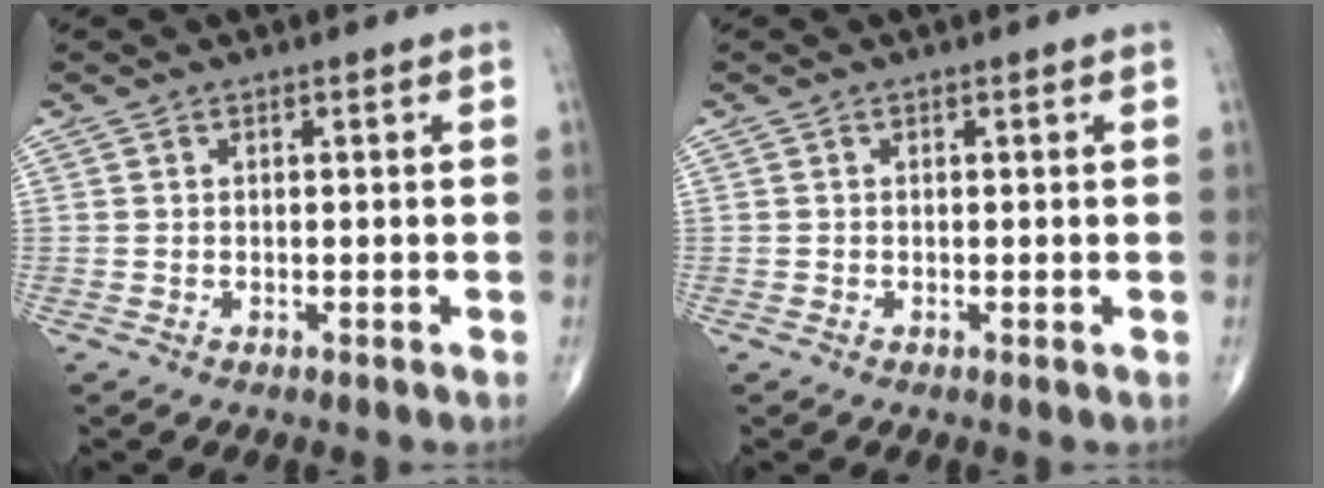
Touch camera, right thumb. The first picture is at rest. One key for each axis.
{"total": 0.0}